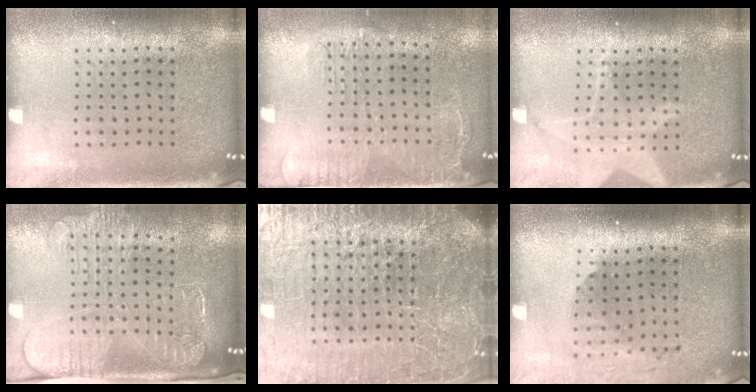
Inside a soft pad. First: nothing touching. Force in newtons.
{"total": 1.6, "press": 1.2, "slide": 1.0}
{"total": 1.7, "press": 1.4, "slide": 1.0}
{"total": 2.6, "press": 2.0, "slide": 1.7}
{"total": 7.2, "press": 6.3, "slide": 3.6}
{"total": 1.9, "press": 1.5, "slide": 1.2}